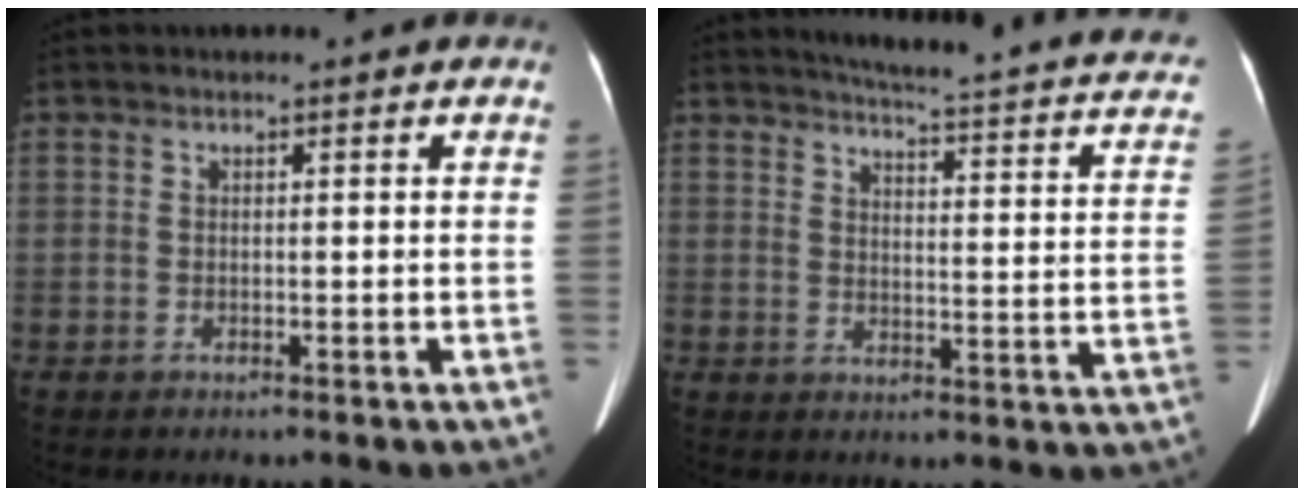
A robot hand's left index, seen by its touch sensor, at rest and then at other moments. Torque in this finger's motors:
{"motor_torque": [0.22, -1.07, 0.02, 0.04]}